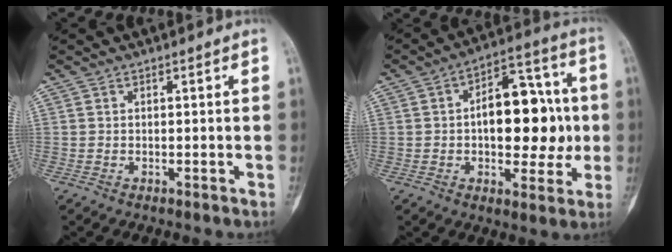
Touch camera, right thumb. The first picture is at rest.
{"total": 16.9, "force": [-0.1, 9.5, 14.0], "torque": [-0.158, 0.029, -0.003]}